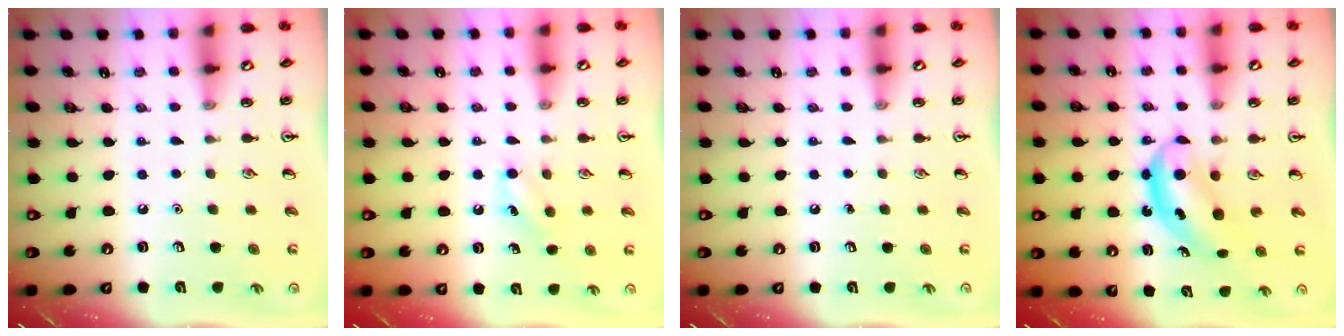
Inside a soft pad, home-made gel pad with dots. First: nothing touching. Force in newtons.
{"total": 5.7, "press": 5.4, "slide": 1.8}
{"total": 0.0}
{"total": 5.6, "press": 5.5, "slide": 1.2}